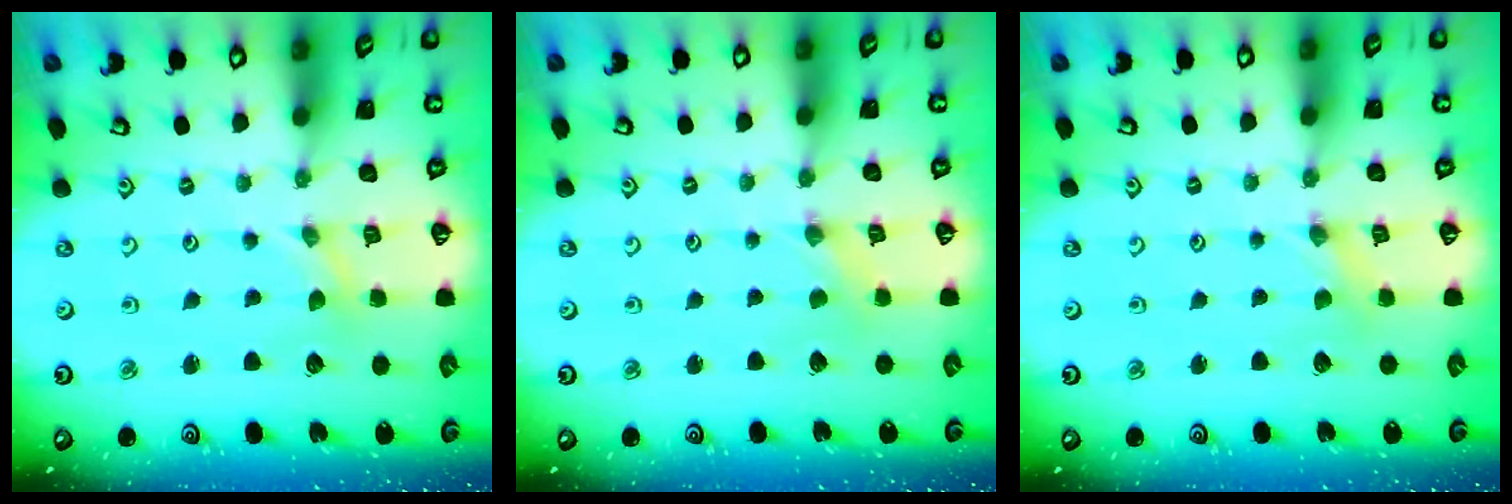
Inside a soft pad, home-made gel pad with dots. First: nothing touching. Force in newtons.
{"total": 0.0}
{"total": 0.0}